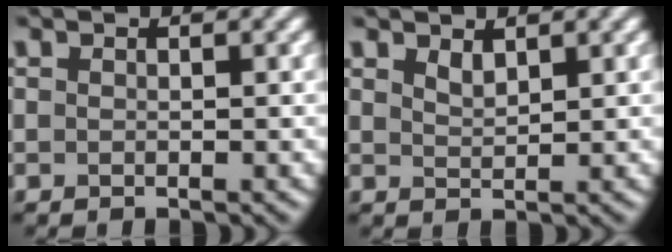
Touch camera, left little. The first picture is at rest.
{"total": 1.3, "force": [1.1, 0.4, 0.6], "torque": [-0.015, -0.002, 0.023]}